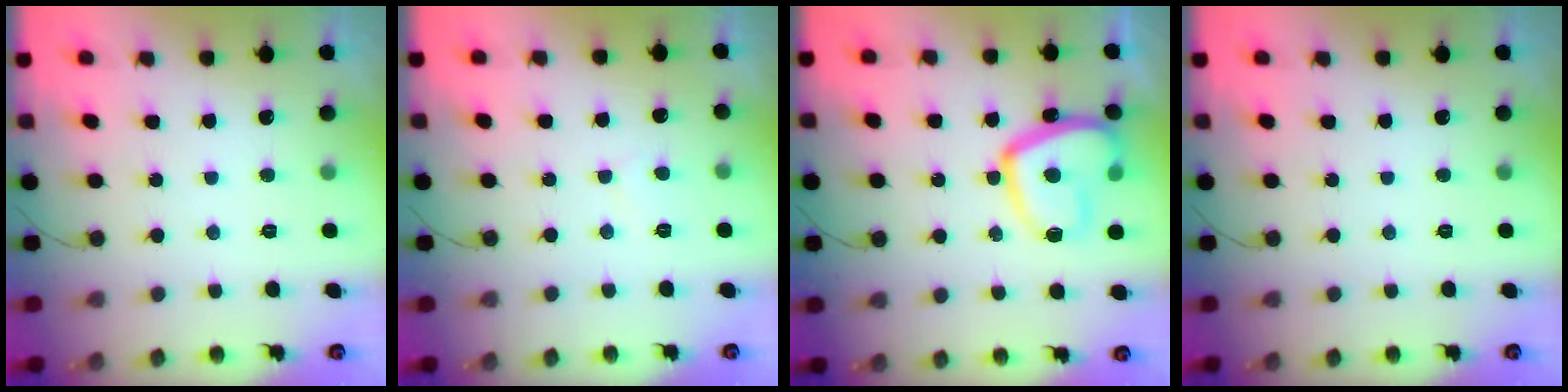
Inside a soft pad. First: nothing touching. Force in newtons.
{"total": 2.5, "press": 2.5, "slide": 0.3}
{"total": 15.8, "press": 15.7, "slide": 1.5}
{"total": 0.0}